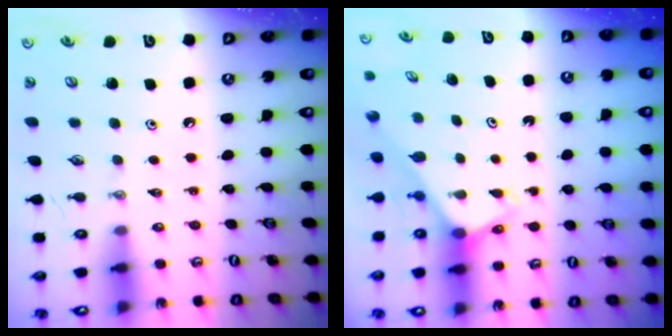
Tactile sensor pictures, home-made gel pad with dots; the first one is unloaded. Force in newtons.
{"total": 2.7, "press": 2.6, "slide": 0.2}